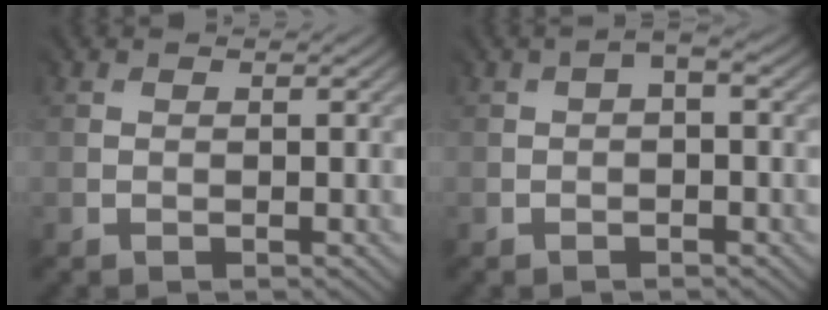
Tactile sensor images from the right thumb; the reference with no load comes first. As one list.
[{"total": 1.8, "force": [-0.2, 0.6, 1.7], "torque": [-0.030, 0.003, 0.000]}]